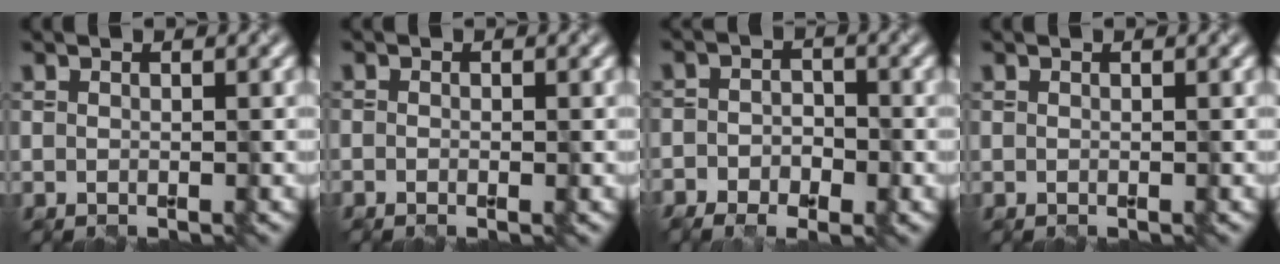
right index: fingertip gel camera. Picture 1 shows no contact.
{"total": 1.0, "force": [-0.9, -0.5, -0.2], "torque": [0.000, 0.004, -0.006]}
{"total": 3.9, "force": [-2.7, 2.1, 1.8], "torque": [-0.022, 0.002, -0.039]}
{"total": 0.0}